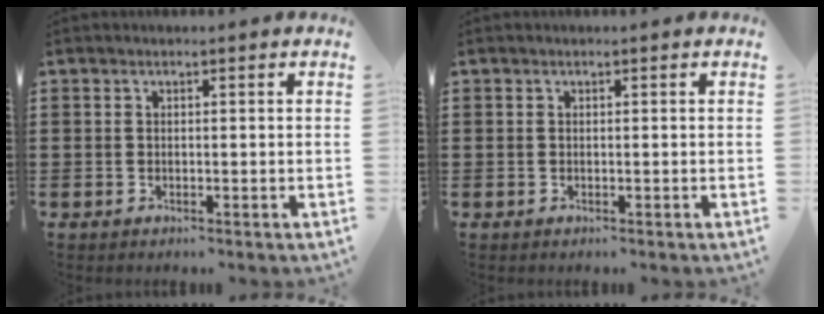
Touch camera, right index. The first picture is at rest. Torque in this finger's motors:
{"motor_torque": [0.00, 0.00, 0.00, 0.00]}